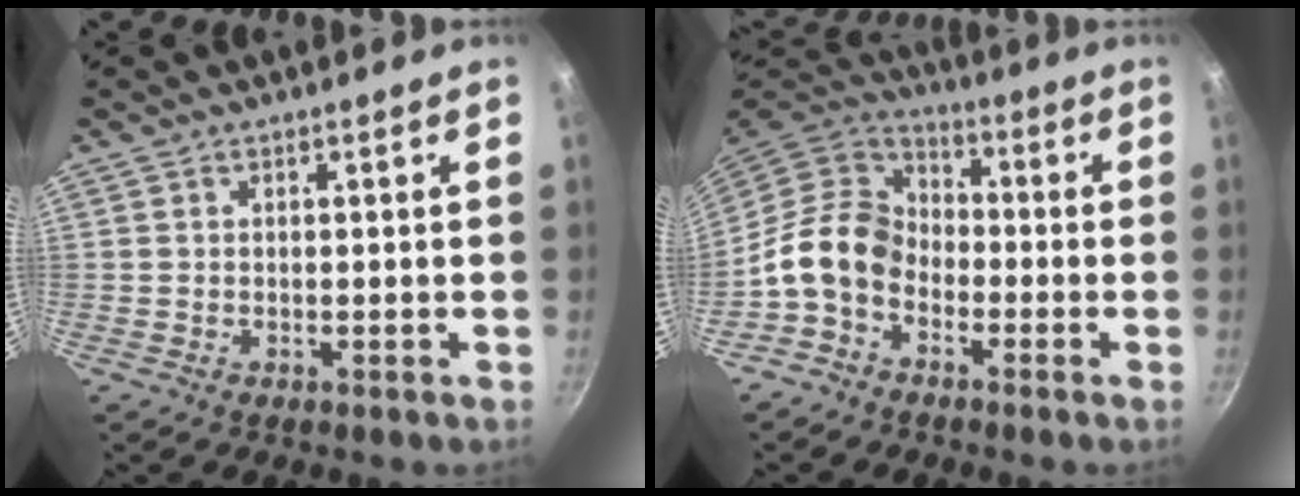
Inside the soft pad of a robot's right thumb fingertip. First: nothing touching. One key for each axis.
{"total": 11.5, "fx": -3.9, "fy": 8.6, "fz": 6.7, "tx": -0.096, "ty": 0.049, "tz": -0.098}